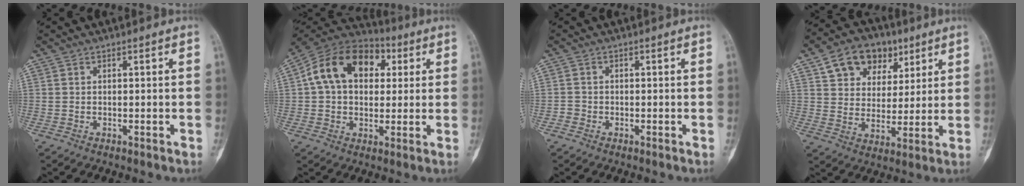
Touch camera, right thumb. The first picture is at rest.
{"total": 16.9, "force": [4.0, 11.9, 11.4], "torque": [-0.166, 0.022, 0.056]}
{"total": 0.9, "force": [-0.5, 0.8, -0.1], "torque": [0.005, 0.004, -0.014]}
{"total": 13.5, "force": [6.9, 9.6, 6.6], "torque": [-0.066, -0.014, 0.116]}